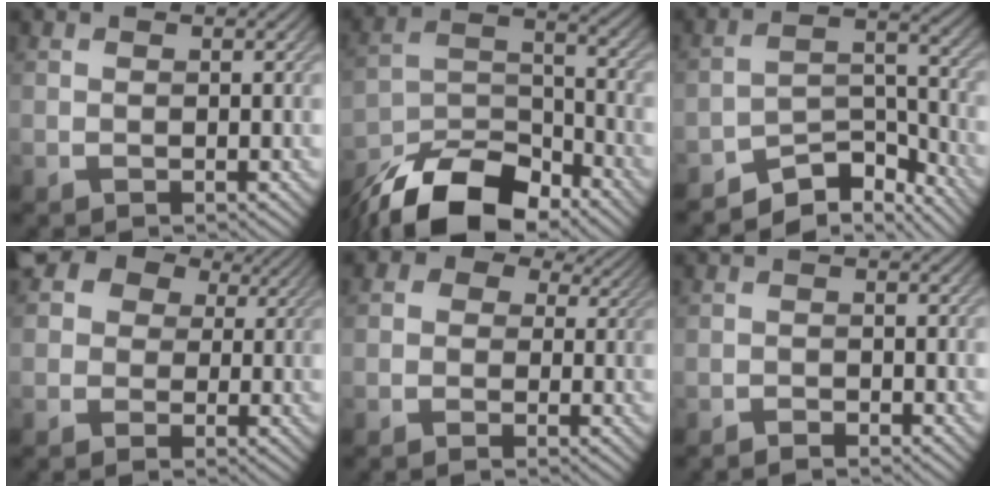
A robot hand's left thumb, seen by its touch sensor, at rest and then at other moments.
{"total": 12.8, "force": [-10.1, 5.0, 6.1], "torque": [-0.118, -0.010, -0.186]}
{"total": 8.2, "force": [-7.1, 2.3, 3.4], "torque": [-0.046, 0.005, -0.131]}
{"total": 8.0, "force": [3.5, 6.1, 3.8], "torque": [-0.089, 0.030, 0.028]}
{"total": 6.3, "force": [2.0, 5.0, 3.3], "torque": [-0.049, 0.015, -0.001]}
{"total": 1.1, "force": [-1.0, 0.1, 0.4], "torque": [-0.006, 0.000, -0.020]}